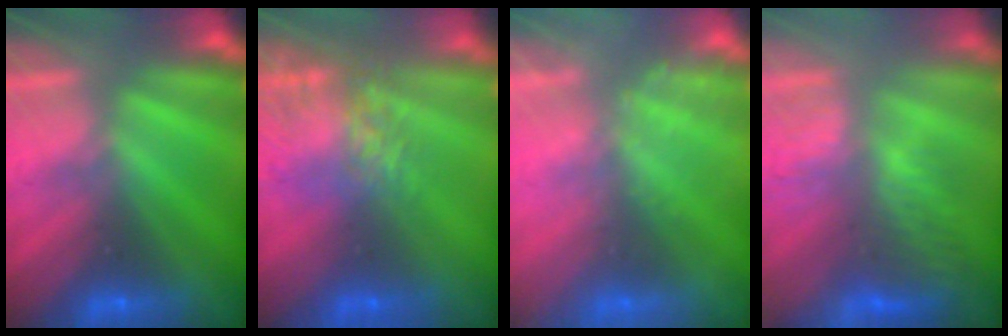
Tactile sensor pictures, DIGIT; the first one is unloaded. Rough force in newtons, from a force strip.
{"total": 5.7}
{"total": 2.4}
{"total": 4.6}